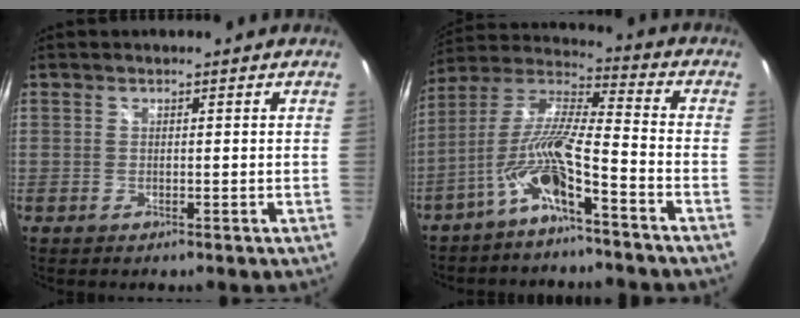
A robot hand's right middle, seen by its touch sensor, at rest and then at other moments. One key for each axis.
{"total": 10.7, "fx": -5.5, "fy": 1.1, "fz": 9.1, "tx": -0.184, "ty": 0.005, "tz": -0.104}